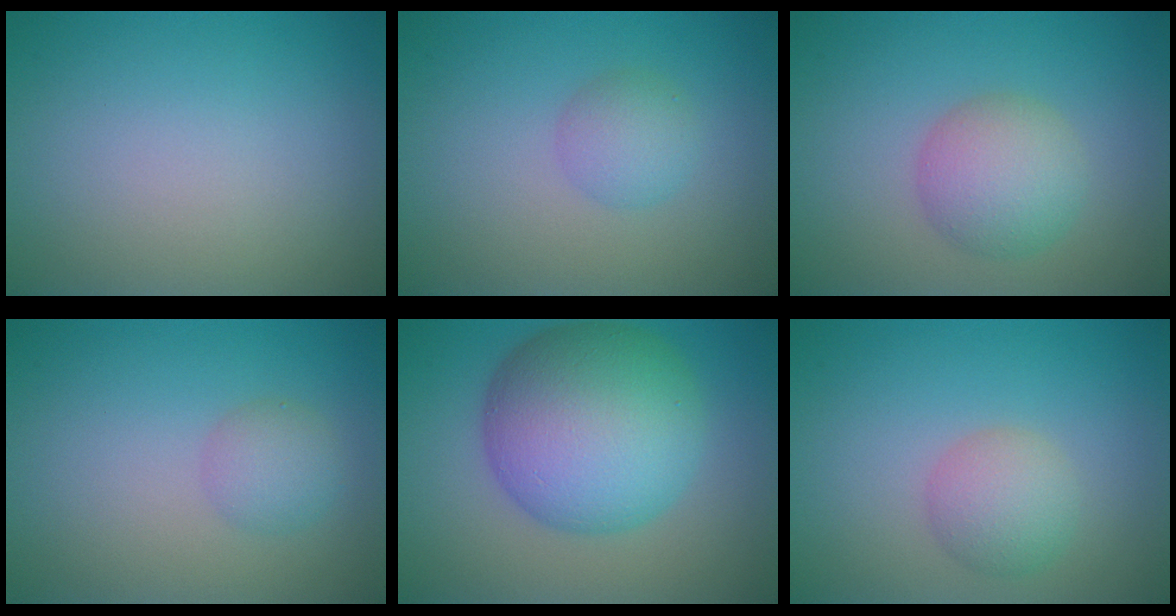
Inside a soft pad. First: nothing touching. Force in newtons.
{"total": 2.2, "press": 2.2, "slide": 0.1}
{"total": 4.3, "press": 4.3, "slide": 0.1}
{"total": 2.0, "press": 2.0, "slide": 0.1}
{"total": 11.6, "press": 11.6, "slide": 0.3}
{"total": 2.9, "press": 2.9, "slide": 0.1}